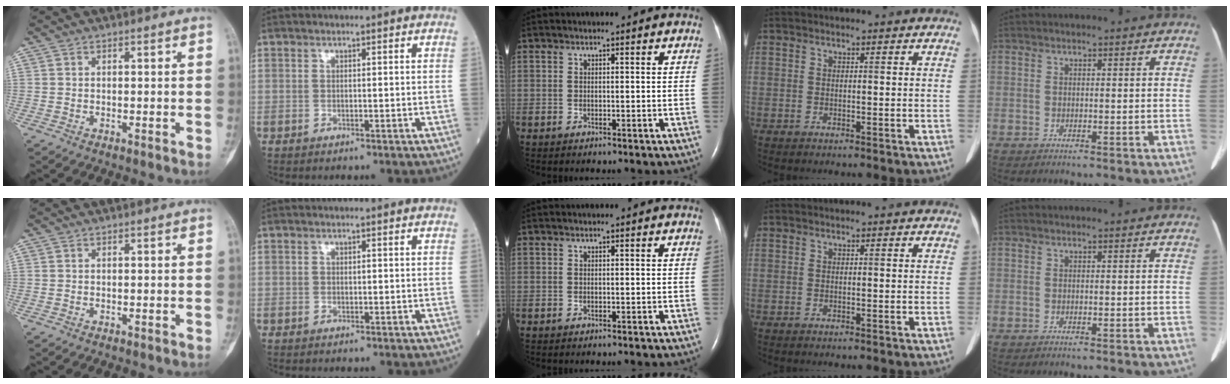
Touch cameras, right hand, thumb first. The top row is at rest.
{"index": {"total": 0.5, "force": [0.0, 0.3, 0.4], "torque": [-0.009, 0.000, 0.000]}}